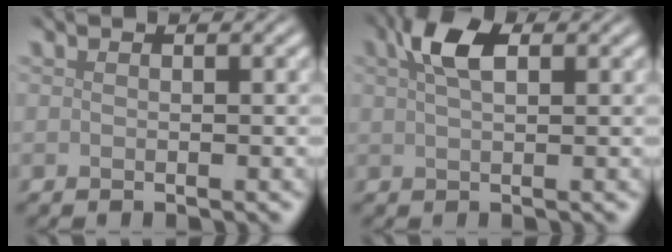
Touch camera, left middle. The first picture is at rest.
{"total": 3.8, "force": [1.7, 1.7, 2.9], "torque": [-0.059, 0.008, 0.029]}